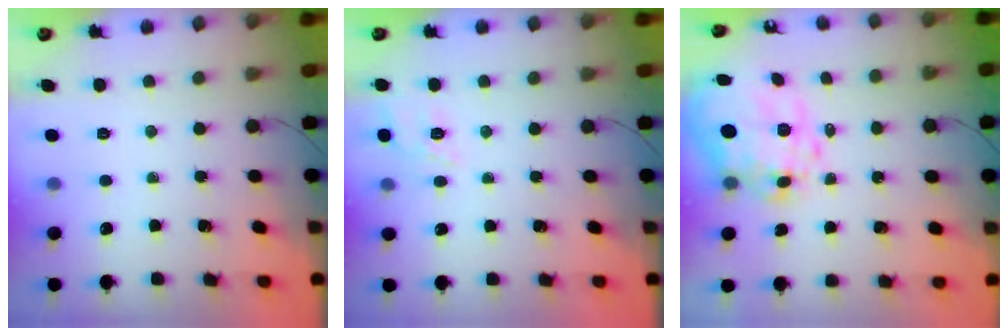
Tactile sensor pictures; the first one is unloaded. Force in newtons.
{"total": 8.6, "press": 8.5, "slide": 1.6}
{"total": 14.6, "press": 14.2, "slide": 3.2}